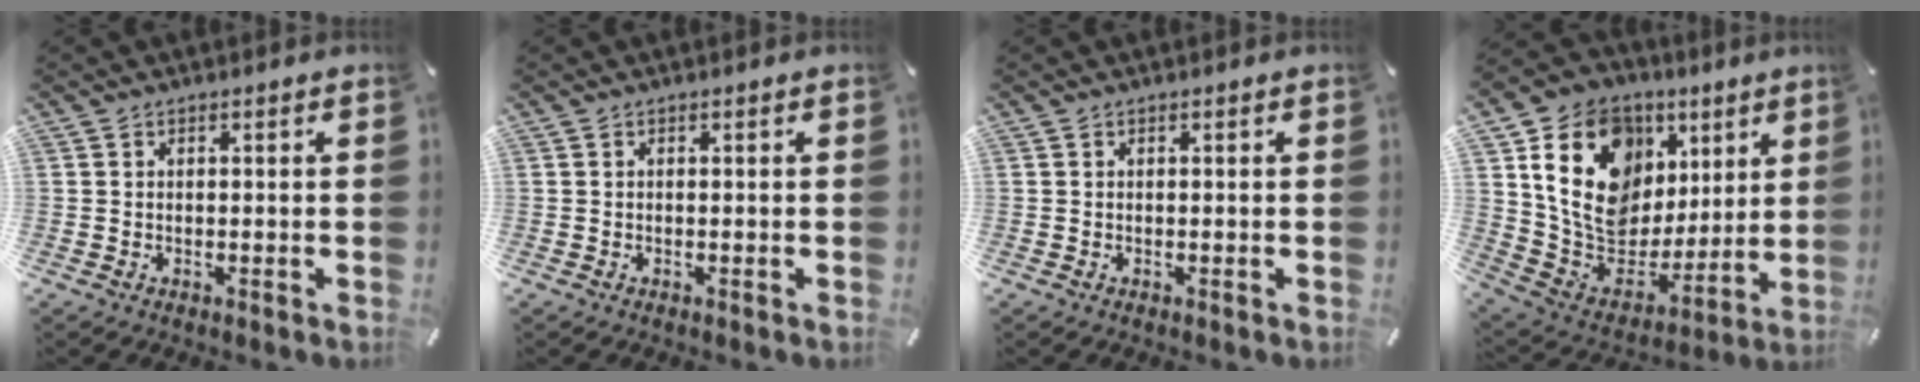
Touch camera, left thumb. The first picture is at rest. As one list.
[{"total": 0.0}, {"total": 0.0}, {"total": 20.6, "force": [7.7, 16.4, 9.9], "torque": [-0.183, -0.032, 0.154]}]